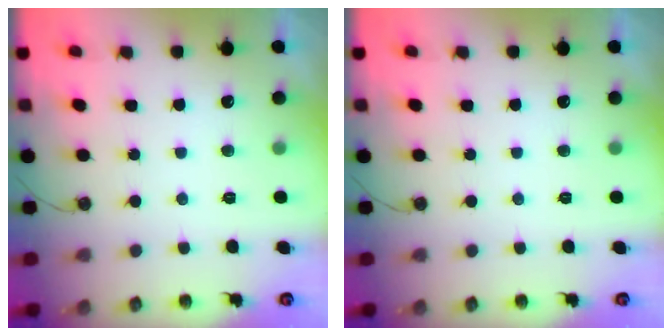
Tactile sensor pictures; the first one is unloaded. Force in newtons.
{"total": 0.0}